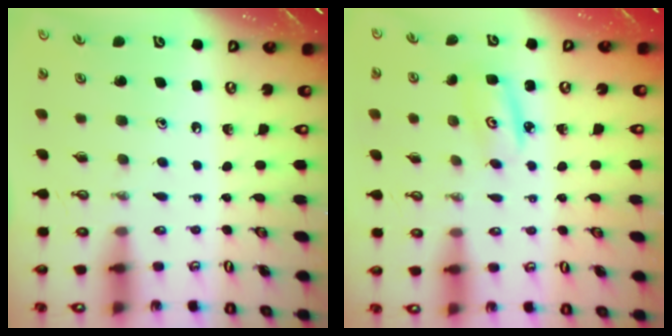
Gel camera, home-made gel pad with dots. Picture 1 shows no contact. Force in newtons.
{"total": 3.3, "press": 3.3, "slide": 0.5}